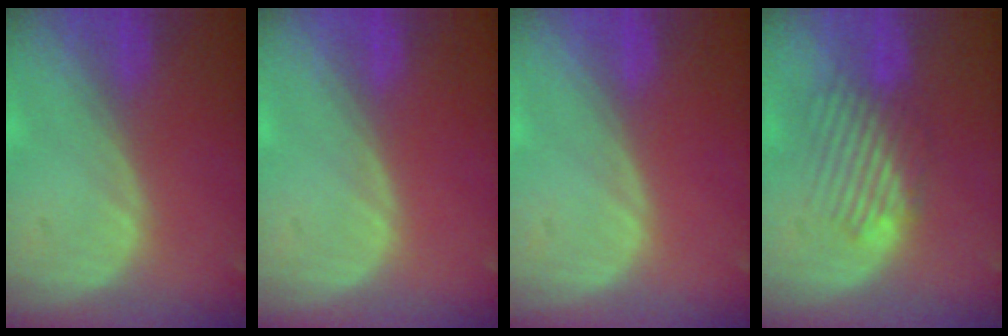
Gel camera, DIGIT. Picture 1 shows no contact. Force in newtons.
{"total": 0.0}
{"total": 0.0}
{"total": 5.4, "press": 5.1, "slide": 1.7}